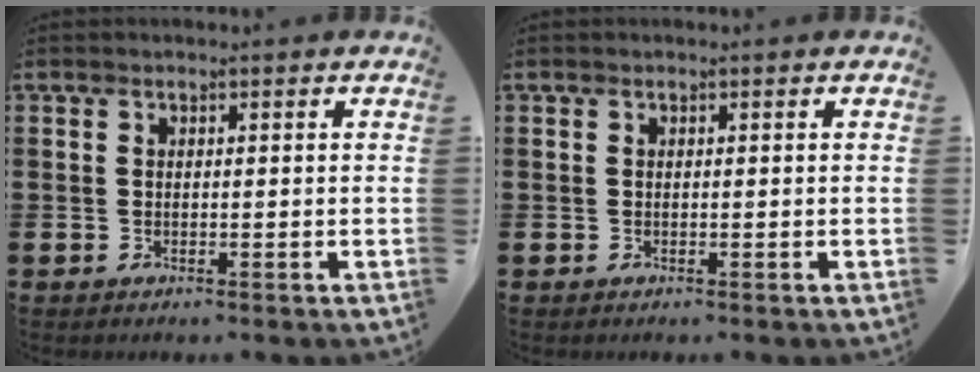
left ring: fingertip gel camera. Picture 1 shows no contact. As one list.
[{"total": 0.0}]